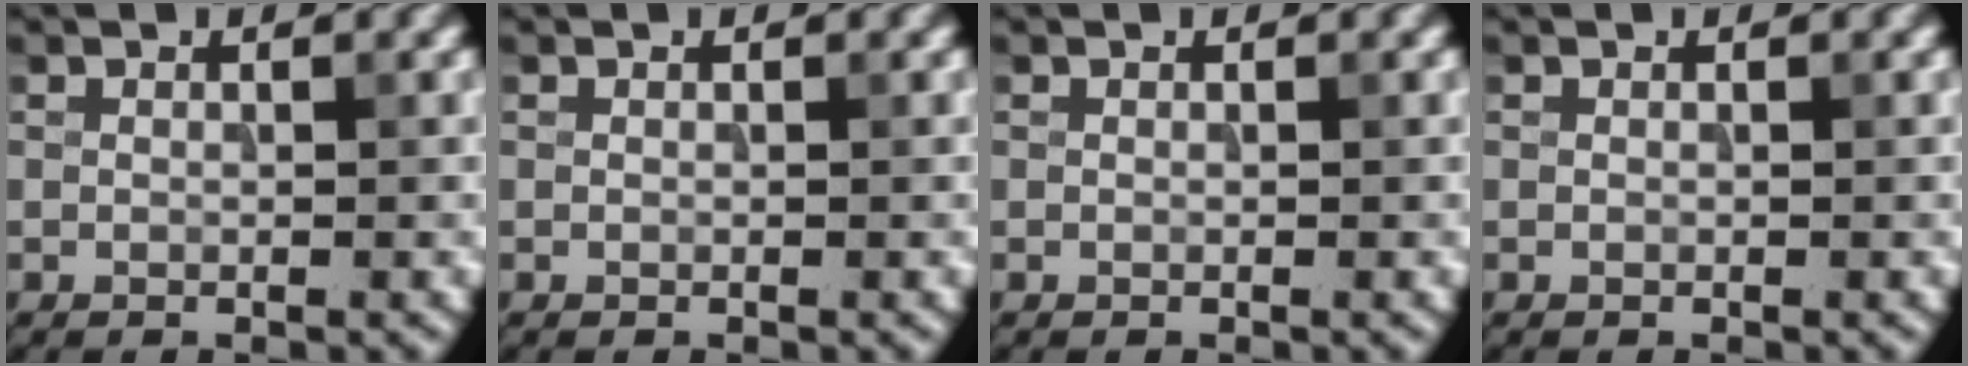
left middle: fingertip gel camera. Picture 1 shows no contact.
{"total": 0.0}
{"total": 0.0}
{"total": 0.0}